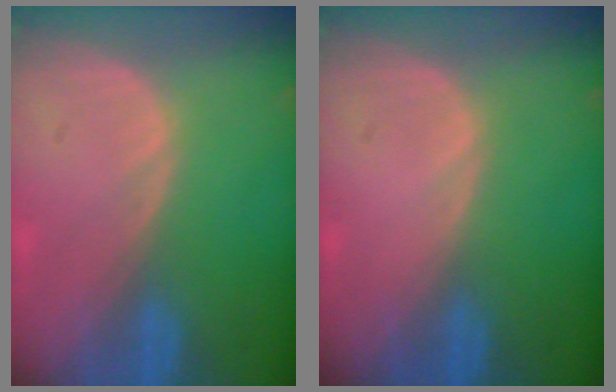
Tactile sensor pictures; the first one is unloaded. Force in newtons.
{"total": 0.0}